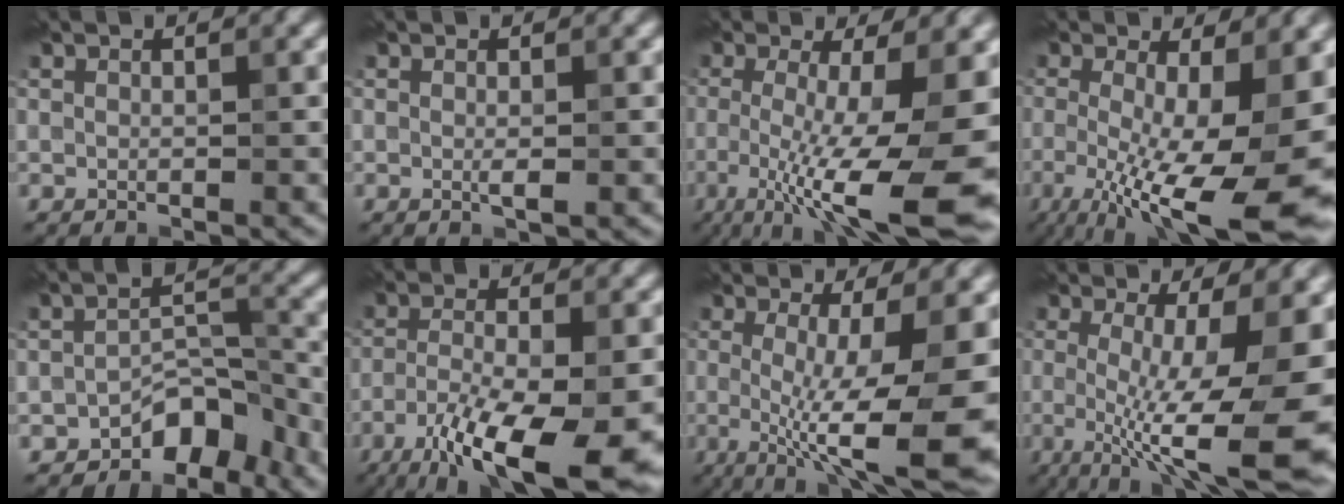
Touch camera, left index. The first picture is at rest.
{"total": 0.9, "force": [-0.1, 0.1, 0.9], "torque": [-0.016, -0.003, -0.001]}
{"total": 13.1, "force": [-4.1, 3.2, 12.0], "torque": [-0.202, -0.023, -0.063]}
{"total": 13.5, "force": [-3.8, 3.5, 12.4], "torque": [-0.181, -0.020, -0.059]}
{"total": 5.0, "force": [-3.5, 2.6, 2.4], "torque": [-0.020, 0.010, -0.064]}
{"total": 12.1, "force": [-6.6, 3.3, 9.6], "torque": [-0.184, -0.022, -0.117]}
{"total": 13.0, "force": [-2.0, 3.2, 12.5], "torque": [-0.176, -0.020, -0.028]}
{"total": 14.4, "force": [-2.5, 3.7, 13.7], "torque": [-0.191, -0.012, -0.040]}